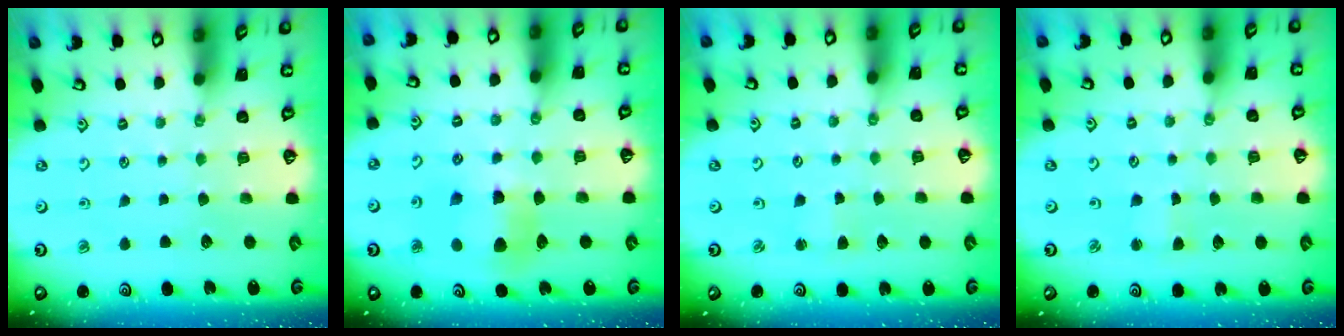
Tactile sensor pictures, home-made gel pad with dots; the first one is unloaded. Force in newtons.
{"total": 8.0, "press": 8.0, "slide": 0.6}
{"total": 2.7, "press": 2.7, "slide": 0.2}
{"total": 1.9, "press": 1.8, "slide": 0.4}